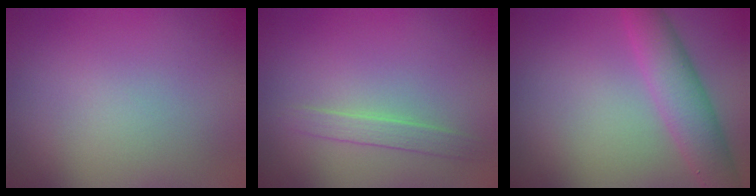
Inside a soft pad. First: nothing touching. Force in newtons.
{"total": 1.5, "press": 1.5, "slide": 0.0}
{"total": 4.9, "press": 4.9, "slide": 0.2}